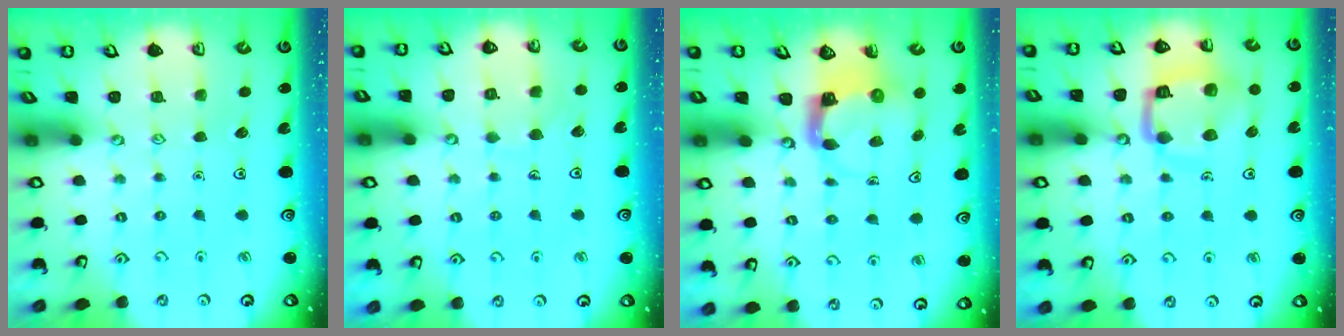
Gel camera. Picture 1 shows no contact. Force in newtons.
{"total": 5.6, "press": 5.6, "slide": 0.4}
{"total": 3.9, "press": 3.8, "slide": 0.6}
{"total": 15.5, "press": 15.4, "slide": 1.6}